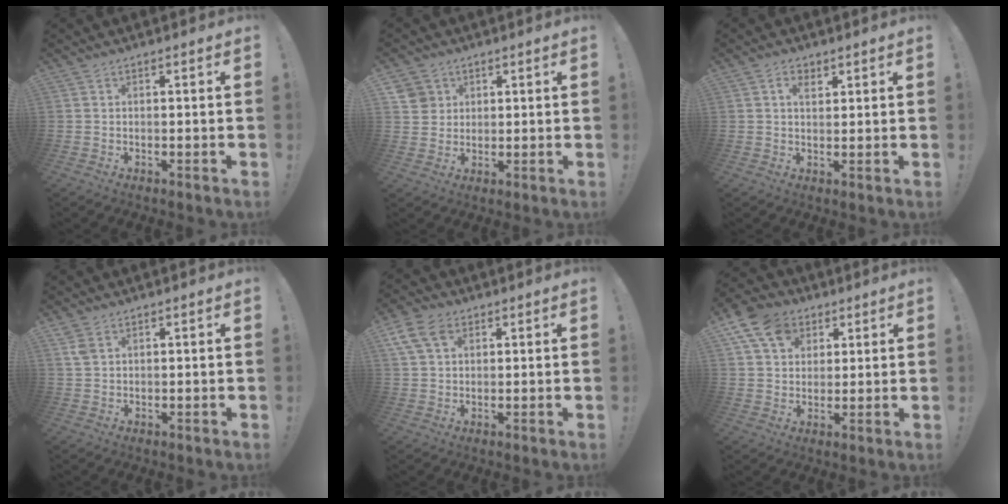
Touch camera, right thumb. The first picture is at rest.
{"total": 5.4, "force": [2.3, 4.8, 0.6], "torque": [-0.014, -0.008, 0.049]}
{"total": 2.7, "force": [1.5, 1.5, 1.8], "torque": [-0.015, -0.006, 0.021]}
{"total": 2.7, "force": [1.6, 1.6, 1.5], "torque": [-0.022, -0.006, 0.029]}
{"total": 9.4, "force": [4.0, 6.5, 5.5], "torque": [-0.105, 0.001, 0.081]}
{"total": 13.0, "force": [5.8, 9.9, 6.0], "torque": [-0.103, -0.019, 0.116]}